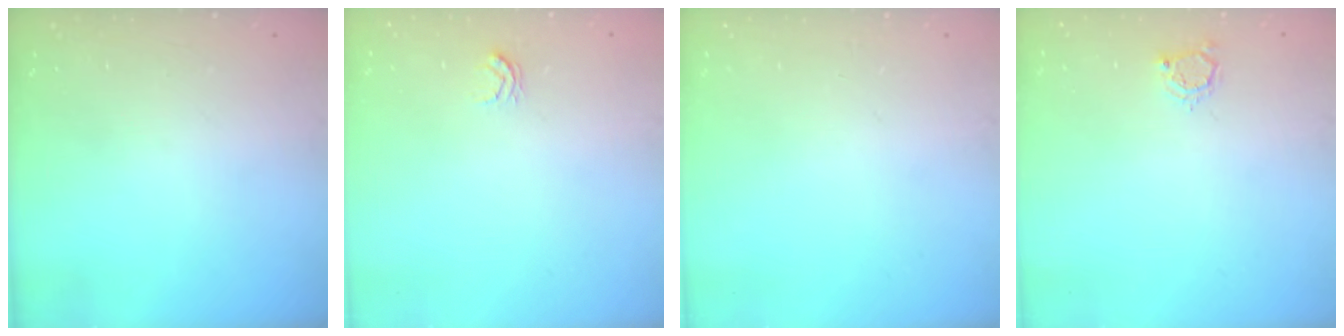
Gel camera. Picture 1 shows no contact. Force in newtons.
{"total": 2.6, "press": 2.6, "slide": 0.3}
{"total": 0.0}
{"total": 3.7, "press": 3.6, "slide": 0.6}